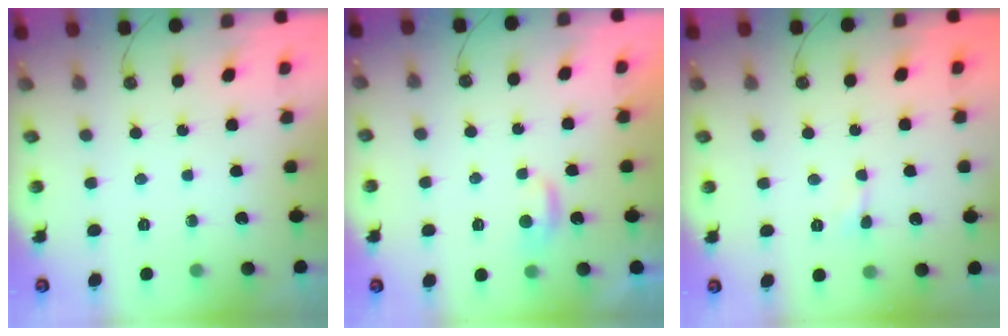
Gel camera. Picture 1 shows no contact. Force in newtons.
{"total": 1.8, "press": 1.8, "slide": 0.4}
{"total": 0.8, "press": 0.8, "slide": 0.3}